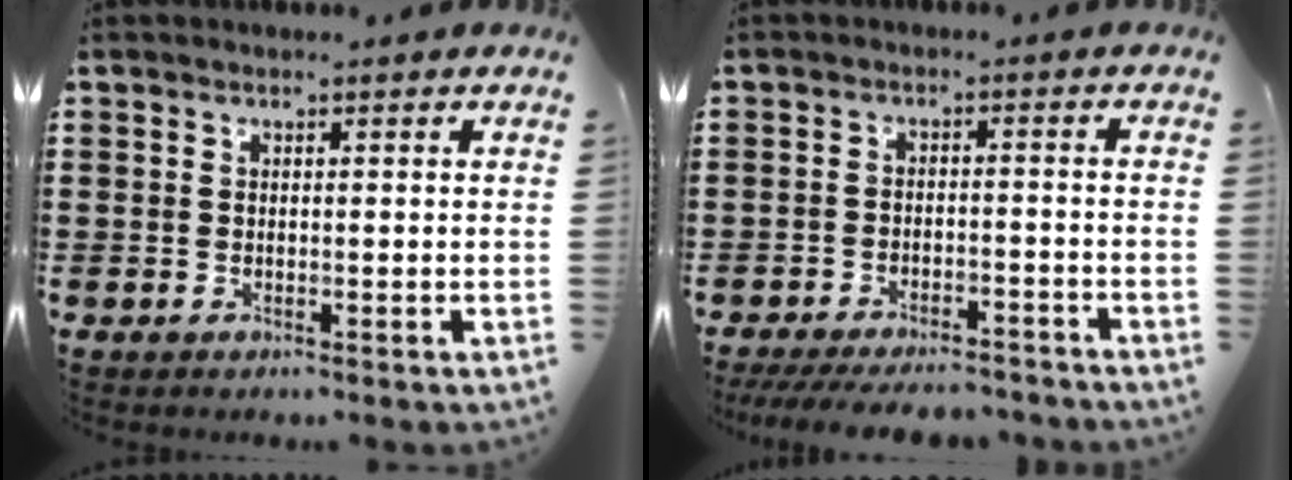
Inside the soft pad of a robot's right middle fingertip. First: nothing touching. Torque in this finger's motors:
{"motor_torque": [1.95, -0.19, 0.38, 0.15]}